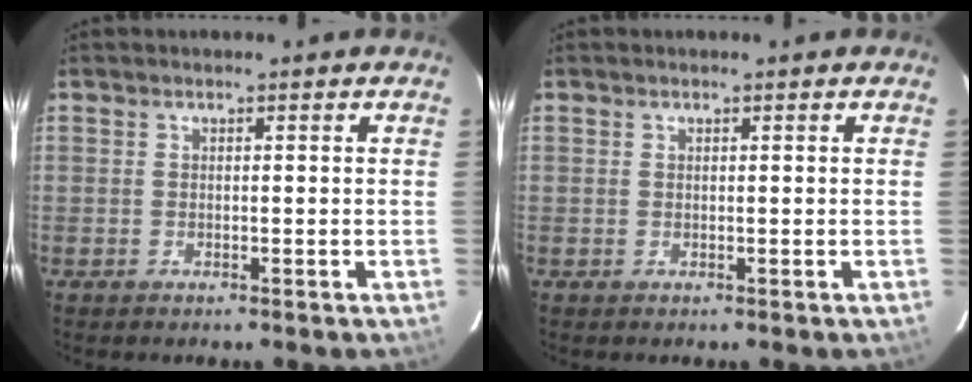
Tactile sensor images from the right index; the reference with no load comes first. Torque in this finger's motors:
{"motor_torque": [0.01, 0.01, -0.04, 0.00]}